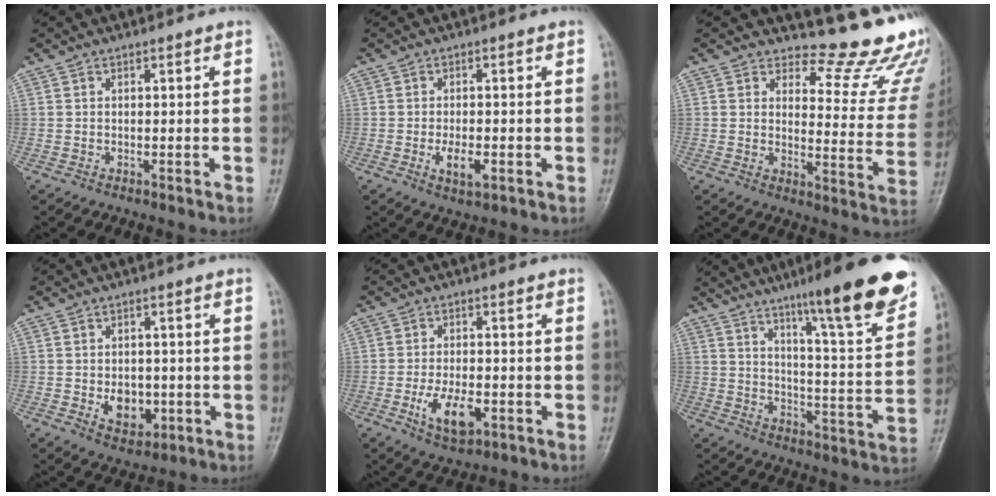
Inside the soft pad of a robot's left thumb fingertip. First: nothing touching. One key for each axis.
{"total": 4.2, "fx": -1.3, "fy": 1.9, "fz": 3.5, "tx": -0.059, "ty": -0.001, "tz": -0.017}
{"total": 15.3, "fx": 14.5, "fy": 3.7, "fz": 3.3, "tx": 0.003, "ty": -0.162, "tz": 0.154}
{"total": 6.3, "fx": -1.2, "fy": 4.6, "fz": 4.1, "tx": -0.038, "ty": -0.001, "tz": -0.006}
{"total": 7.4, "fx": -2.6, "fy": 3.7, "fz": 5.9, "tx": -0.100, "ty": 0.005, "tz": -0.039}
{"total": 18.7, "fx": 12.3, "fy": 1.9, "fz": 13.9, "tx": -0.173, "ty": -0.065, "tz": 0.181}